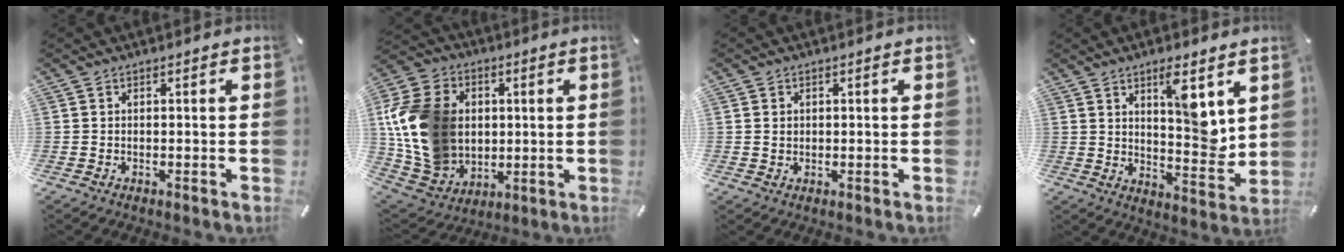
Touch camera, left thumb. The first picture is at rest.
{"total": 19.2, "force": [1.8, 15.6, 10.9], "torque": [-0.246, -0.002, 0.040]}
{"total": 1.4, "force": [0.4, 1.3, 0.4], "torque": [-0.009, 0.006, 0.005]}
{"total": 10.6, "force": [5.4, 3.6, 8.4], "torque": [-0.103, -0.047, 0.087]}